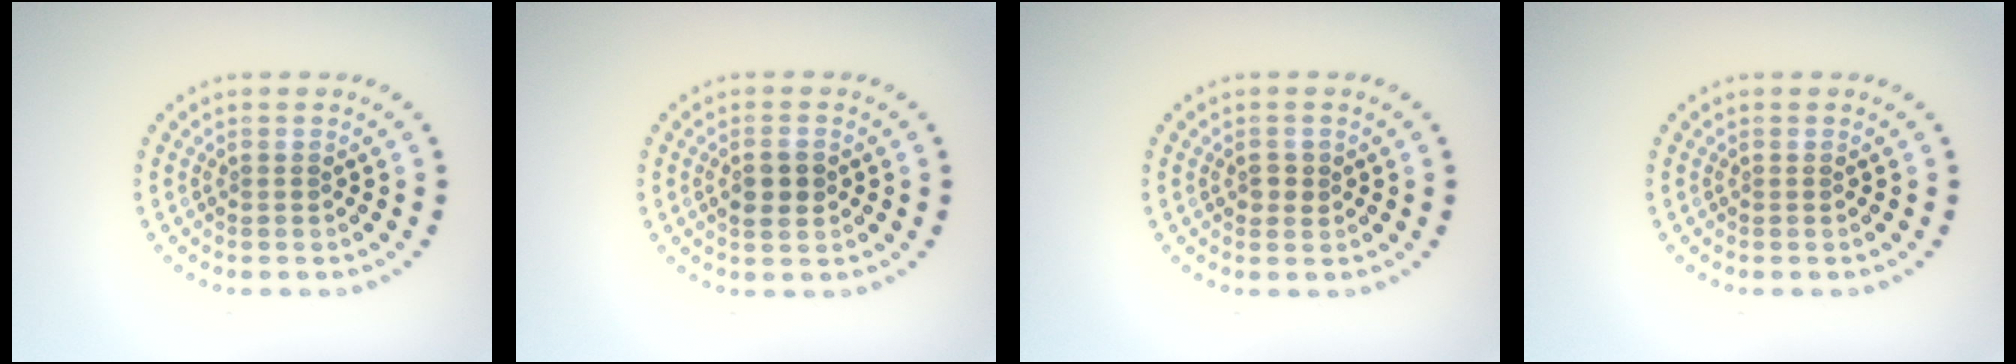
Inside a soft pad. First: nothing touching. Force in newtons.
{"total": 2.1, "press": 2.1, "slide": 0.0}
{"total": 1.4, "press": 1.3, "slide": 0.2}
{"total": 0.0}